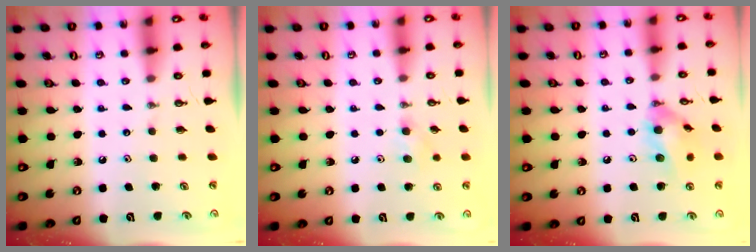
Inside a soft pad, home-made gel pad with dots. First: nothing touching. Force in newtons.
{"total": 7.8, "press": 6.9, "slide": 3.7}
{"total": 11.3, "press": 11.1, "slide": 1.9}